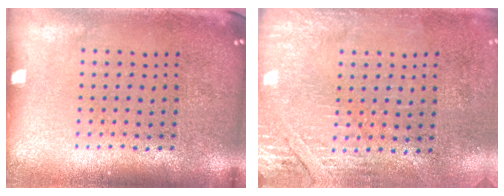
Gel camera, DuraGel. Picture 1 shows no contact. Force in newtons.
{"total": 2.8, "press": 2.4, "slide": 1.4}